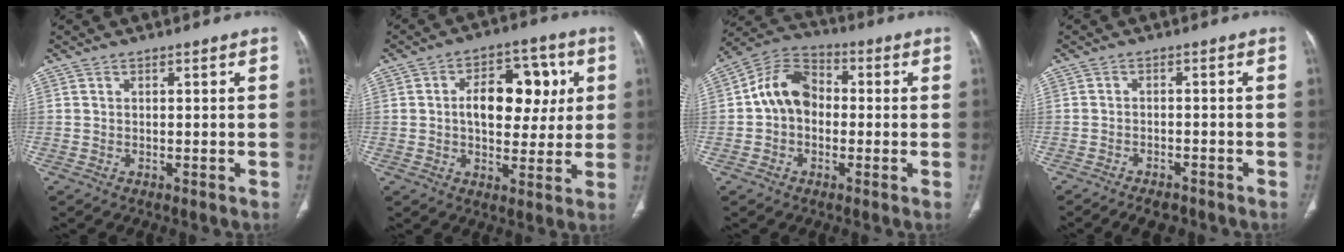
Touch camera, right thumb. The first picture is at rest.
{"total": 13.6, "force": [2.2, 8.3, 10.5], "torque": [-0.109, 0.012, 0.030]}
{"total": 10.1, "force": [-0.2, 7.7, 6.5], "torque": [-0.096, 0.033, -0.020]}
{"total": 4.7, "force": [-3.9, 1.9, 1.7], "torque": [-0.025, 0.013, -0.054]}